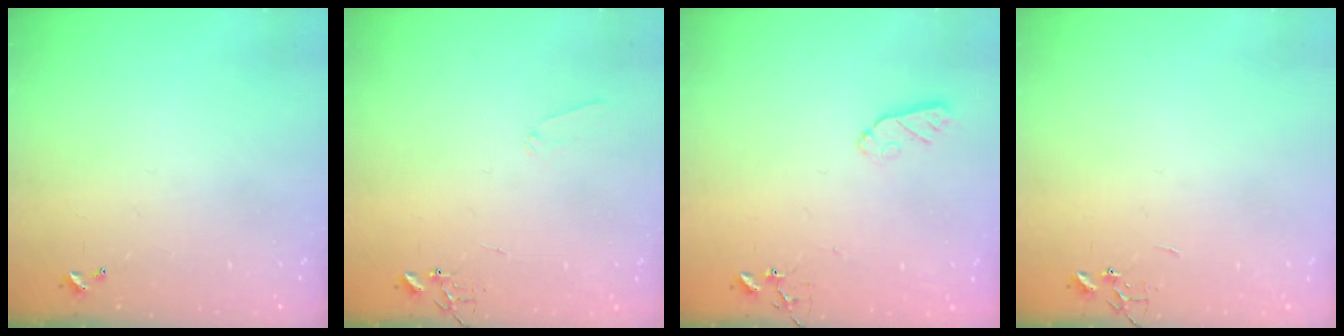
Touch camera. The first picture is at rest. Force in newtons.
{"total": 5.9, "press": 5.9, "slide": 0.4}
{"total": 4.9, "press": 4.8, "slide": 0.6}
{"total": 0.0}